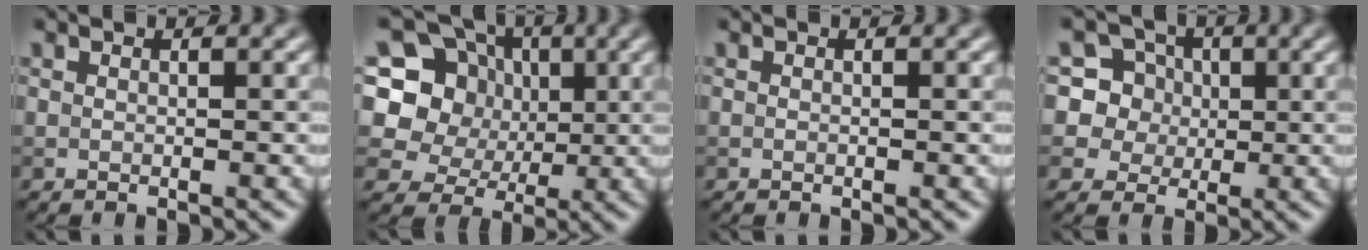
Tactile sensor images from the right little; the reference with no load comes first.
{"total": 12.9, "force": [2.9, 11.5, 5.1], "torque": [-0.133, 0.038, 0.041]}
{"total": 0.0}
{"total": 10.1, "force": [3.4, 9.0, 3.0], "torque": [-0.093, 0.040, 0.051]}